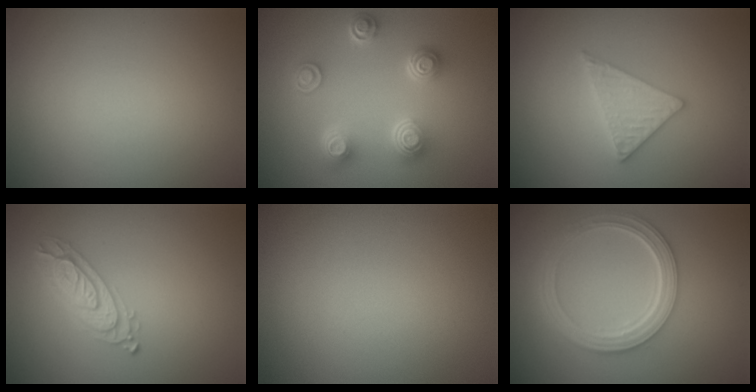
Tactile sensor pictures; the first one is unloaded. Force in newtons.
{"total": 4.4, "press": 3.4, "slide": 2.7}
{"total": 2.6, "press": 2.6, "slide": 0.3}
{"total": 2.4, "press": 2.4, "slide": 0.3}
{"total": 0.0}
{"total": 4.9, "press": 3.7, "slide": 3.3}